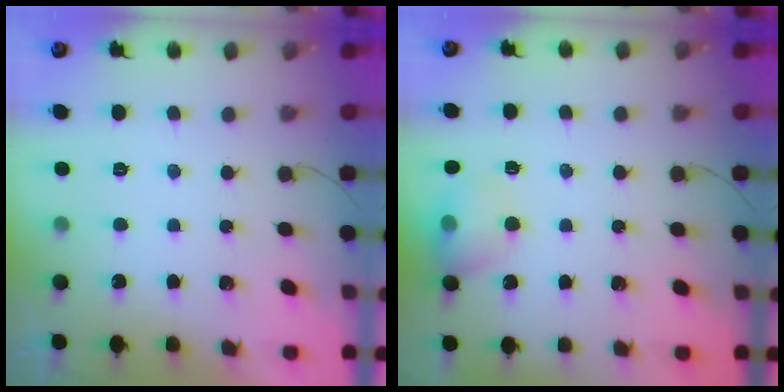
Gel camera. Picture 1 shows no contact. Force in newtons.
{"total": 10.3, "press": 10.2, "slide": 1.5}